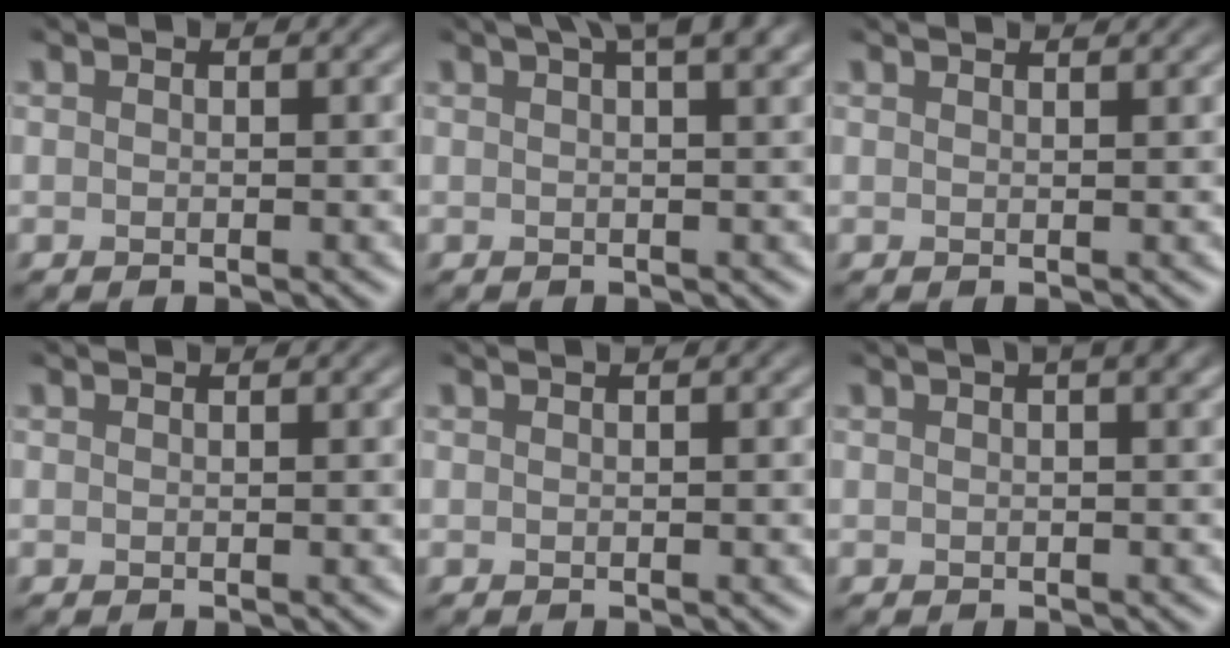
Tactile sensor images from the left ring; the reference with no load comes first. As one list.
[{"total": 5.2, "force": [3.2, 1.5, 3.8], "torque": [-0.034, 0.015, 0.024]}, {"total": 2.4, "force": [2.0, 0.7, 1.1], "torque": [0.000, 0.006, 0.002]}, {"total": 0.8, "force": [0.7, 0.1, 0.2], "torque": [-0.003, -0.001, 0.006]}, {"total": 0.8, "force": [0.4, 0.2, 0.7], "torque": [-0.006, 0.009, 0.002]}, {"total": 3.9, "force": [1.8, 1.6, 3.1], "torque": [-0.009, 0.019, 0.000]}]